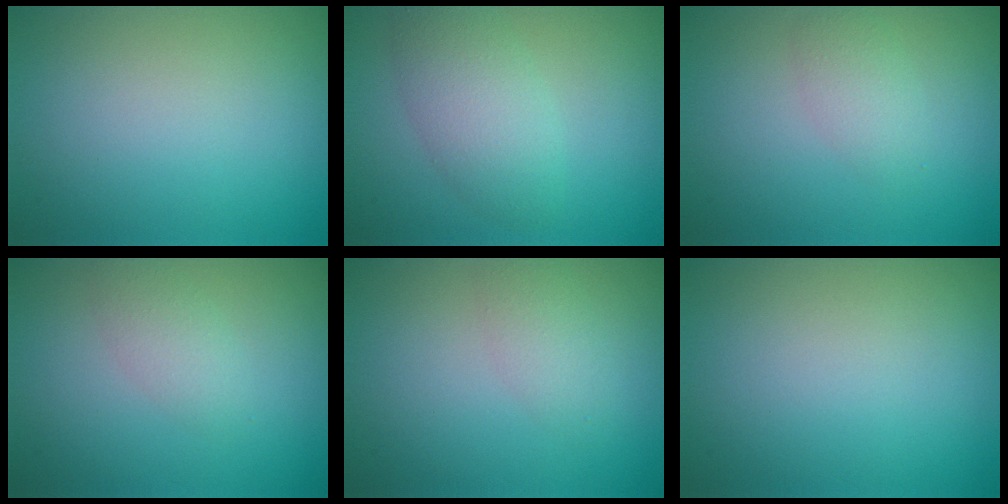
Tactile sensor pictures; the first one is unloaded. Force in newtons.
{"total": 4.0, "press": 4.0, "slide": 0.2}
{"total": 1.8, "press": 1.8, "slide": 0.1}
{"total": 1.8, "press": 1.8, "slide": 0.1}
{"total": 1.9, "press": 1.9, "slide": 0.1}
{"total": 0.0}